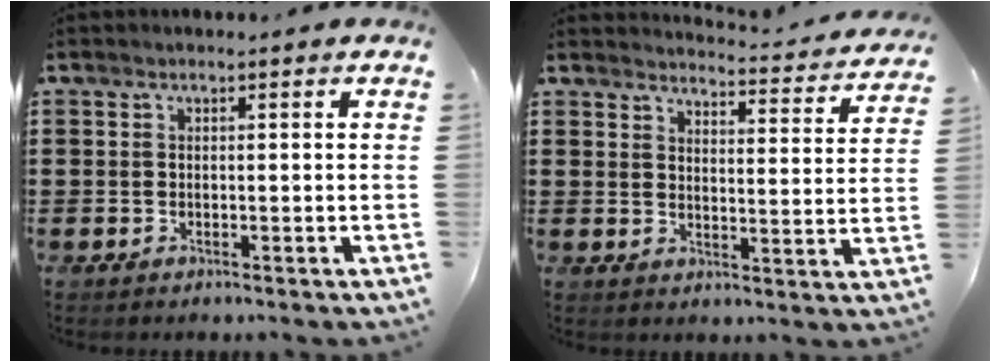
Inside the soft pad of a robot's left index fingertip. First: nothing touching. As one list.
[{"total": 3.6, "force": [3.6, -0.2, 0.5], "torque": [-0.013, -0.034, 0.056]}]